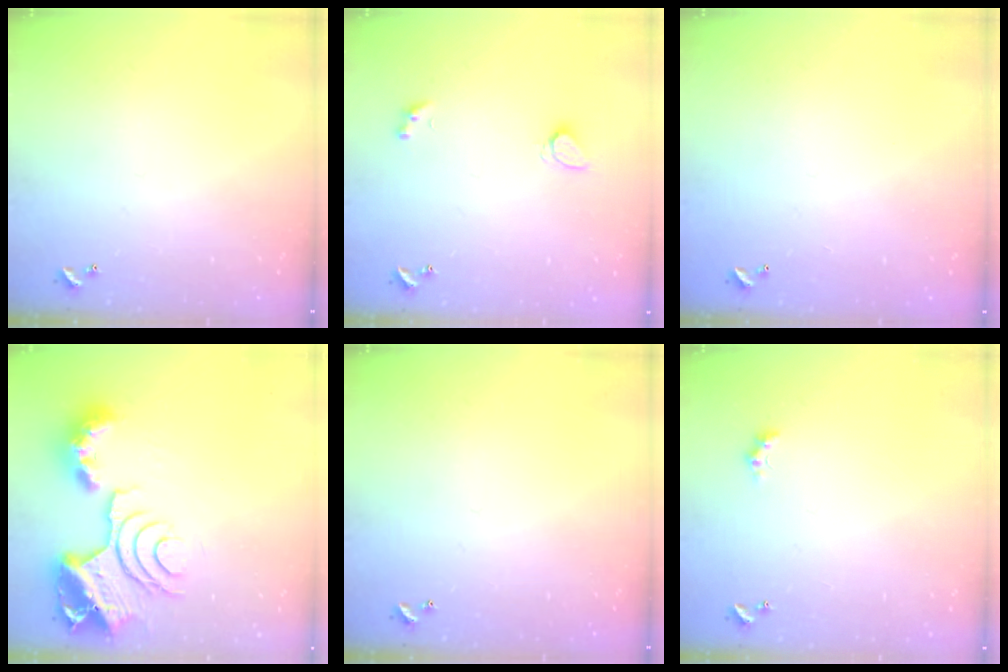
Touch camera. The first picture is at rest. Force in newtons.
{"total": 2.1, "press": 2.0, "slide": 0.4}
{"total": 2.9, "press": 2.9, "slide": 0.1}
{"total": 14.3, "press": 14.2, "slide": 1.1}
{"total": 0.0}
{"total": 1.1, "press": 1.1, "slide": 0.4}